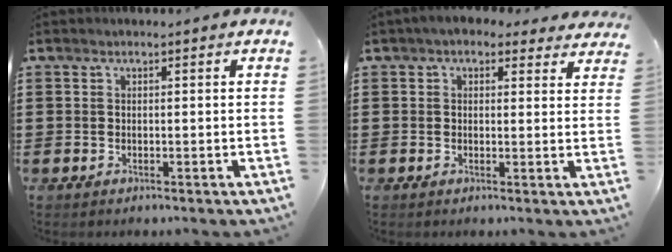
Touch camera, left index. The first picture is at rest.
{"total": 2.9, "force": [2.1, 1.6, 1.0], "torque": [-0.021, -0.002, 0.036]}